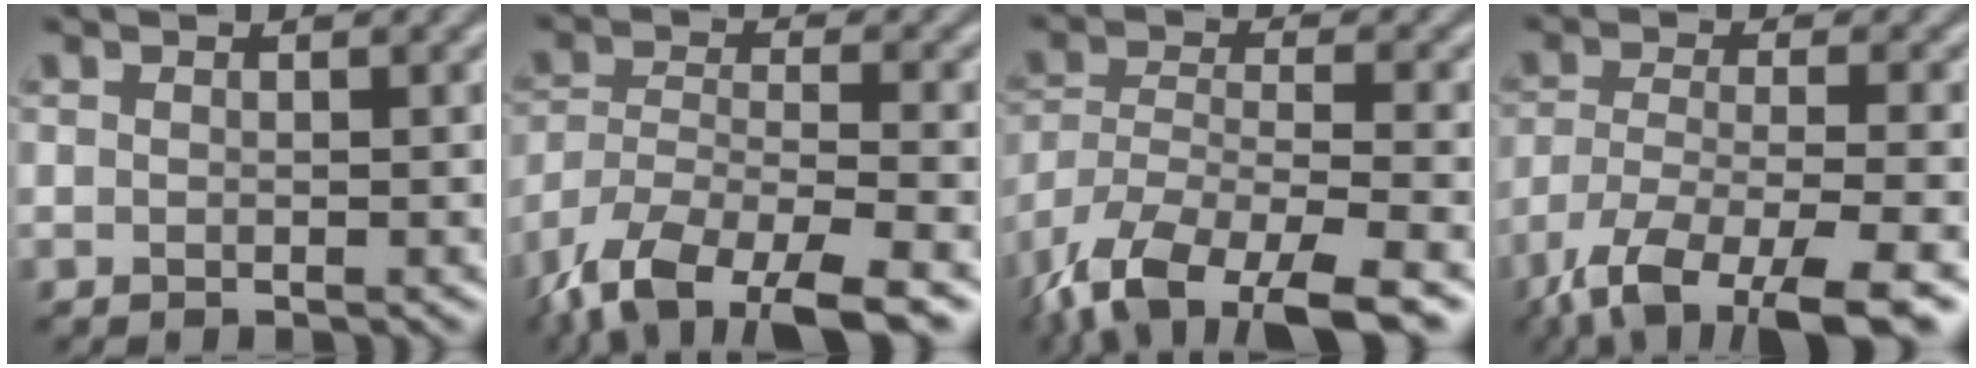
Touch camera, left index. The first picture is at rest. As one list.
[{"total": 10.7, "force": [-7.6, 3.8, 6.5], "torque": [-0.124, -0.025, -0.138]}, {"total": 11.9, "force": [-8.5, 4.3, 7.2], "torque": [-0.142, -0.028, -0.148]}, {"total": 10.3, "force": [-7.2, 2.9, 6.7], "torque": [-0.131, -0.020, -0.127]}]